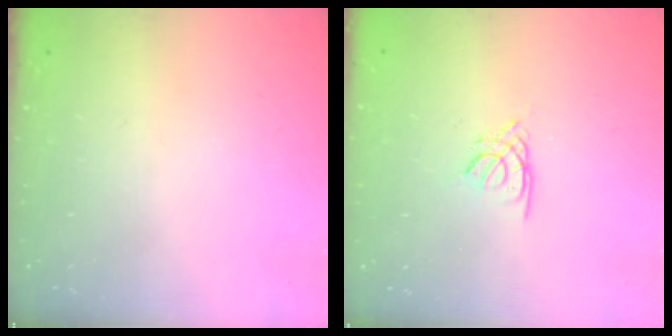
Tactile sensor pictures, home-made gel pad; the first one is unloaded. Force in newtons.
{"total": 1.9, "press": 1.8, "slide": 0.5}